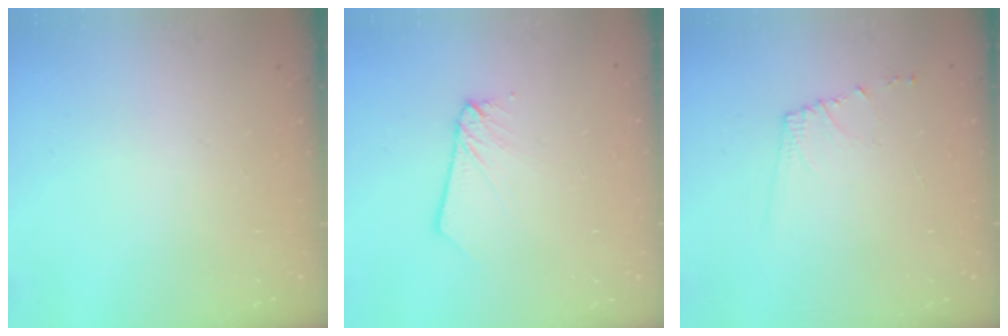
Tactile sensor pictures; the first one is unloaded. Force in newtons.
{"total": 2.5, "press": 2.5, "slide": 0.1}
{"total": 5.8, "press": 5.8, "slide": 0.6}